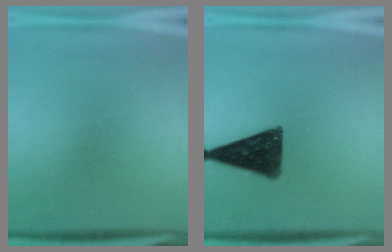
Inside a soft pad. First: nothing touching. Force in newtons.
{"total": 12.7}